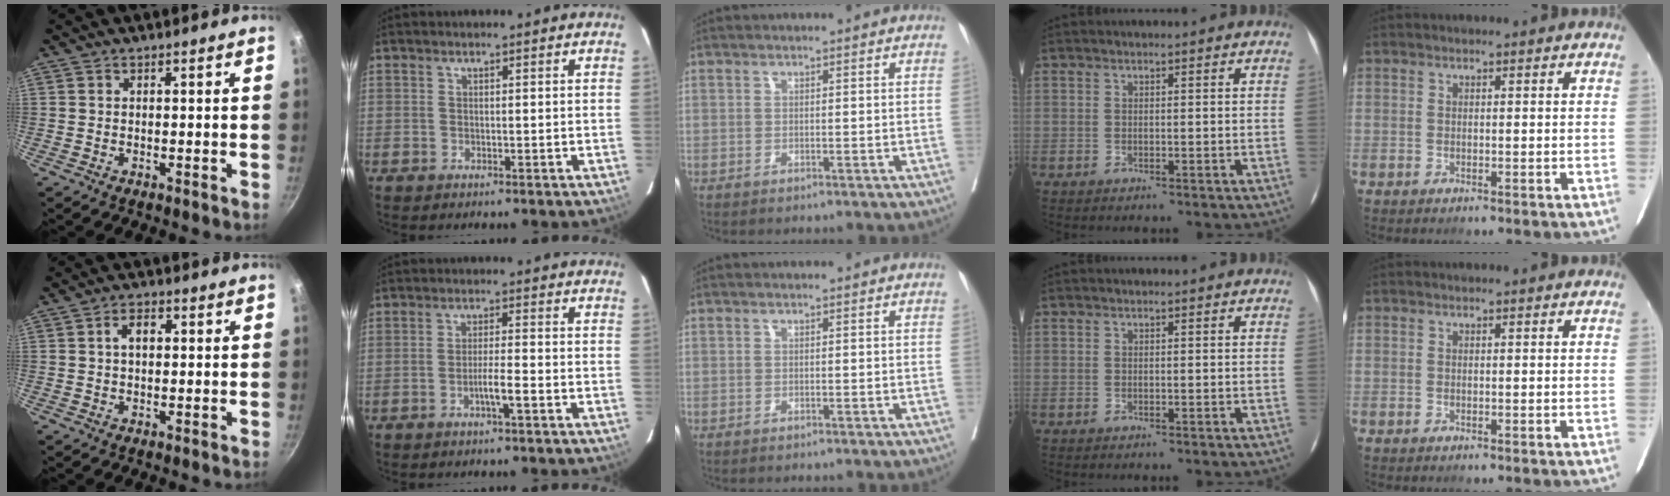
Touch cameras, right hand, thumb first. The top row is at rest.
{"thumb": {"total": 3.6, "force": [0.6, 2.2, 2.8], "torque": [-0.041, 0.010, 0.008]}, "index": {"total": 3.3, "force": [-1.5, -0.1, 3.0], "torque": [-0.050, -0.002, -0.027]}}